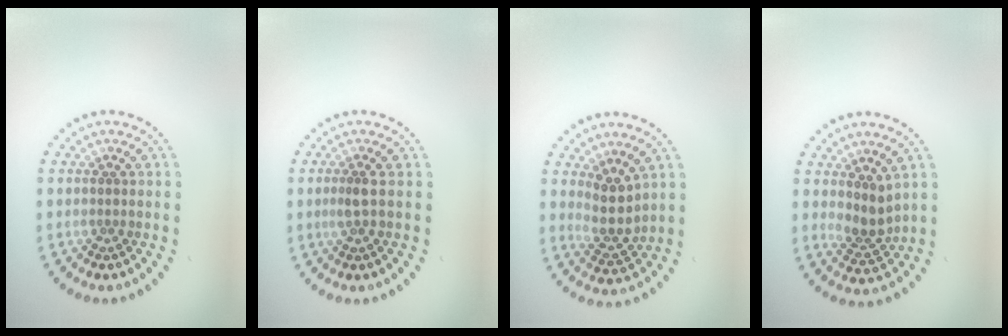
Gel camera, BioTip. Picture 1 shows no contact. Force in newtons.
{"total": 1.5, "press": 1.2, "slide": 0.9}
{"total": 2.9, "press": 2.3, "slide": 1.7}
{"total": 2.5, "press": 2.0, "slide": 1.6}